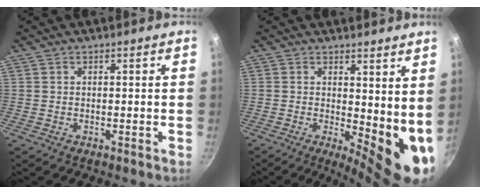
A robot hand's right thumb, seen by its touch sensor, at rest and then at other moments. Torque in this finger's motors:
{"motor_torque": [-0.24, 1.37, 1.66, -0.14, 0.06]}